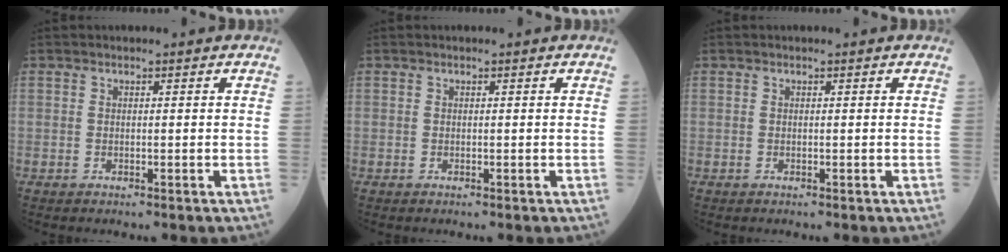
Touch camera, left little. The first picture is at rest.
{"total": 0.0}
{"total": 0.0}